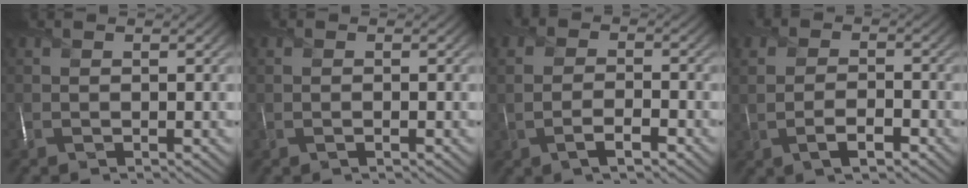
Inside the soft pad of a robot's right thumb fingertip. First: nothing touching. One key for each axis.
{"total": 0.9, "fx": -0.3, "fy": 0.3, "fz": 0.7, "tx": -0.015, "ty": 0.000, "tz": -0.006}
{"total": 3.8, "fx": -1.5, "fy": 1.9, "fz": 3.0, "tx": -0.054, "ty": -0.001, "tz": -0.034}
{"total": 4.2, "fx": -1.4, "fy": 2.3, "fz": 3.2, "tx": -0.055, "ty": -0.002, "tz": -0.030}